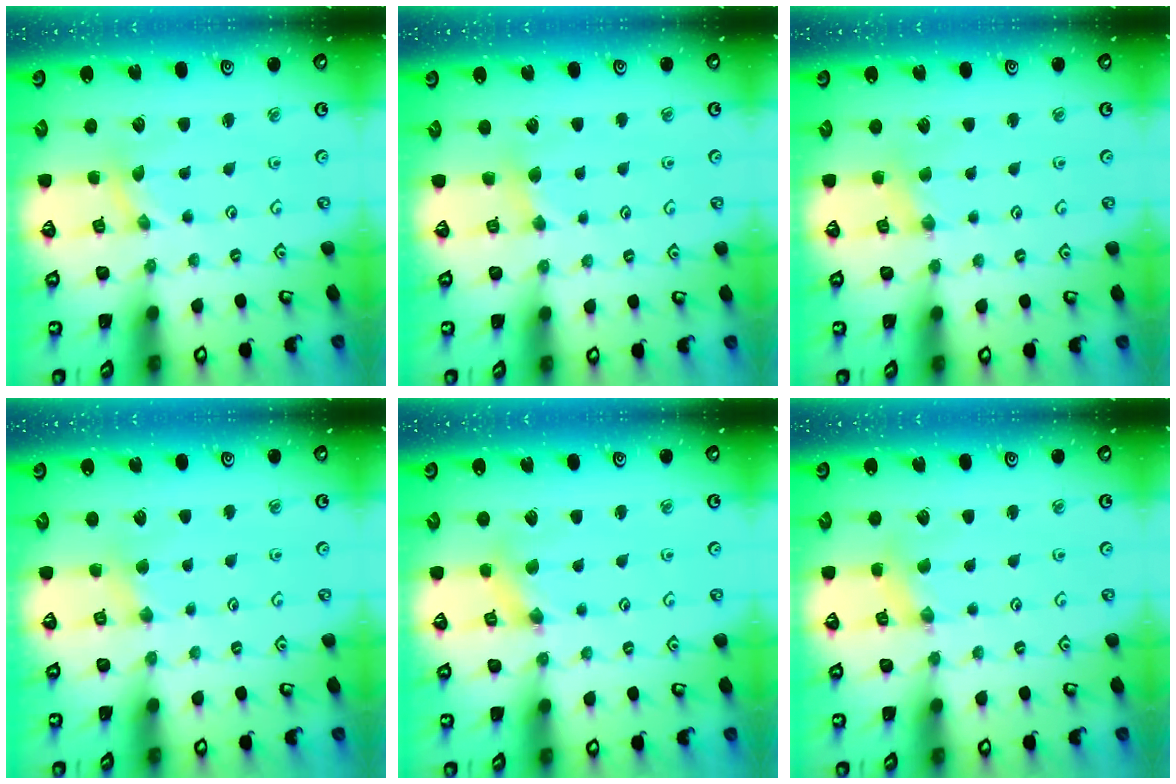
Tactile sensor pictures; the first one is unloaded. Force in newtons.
{"total": 2.3, "press": 2.3, "slide": 0.4}
{"total": 3.0, "press": 3.0, "slide": 0.3}
{"total": 2.3, "press": 2.3, "slide": 0.4}
{"total": 2.1, "press": 2.1, "slide": 0.2}
{"total": 1.3, "press": 1.3, "slide": 0.3}